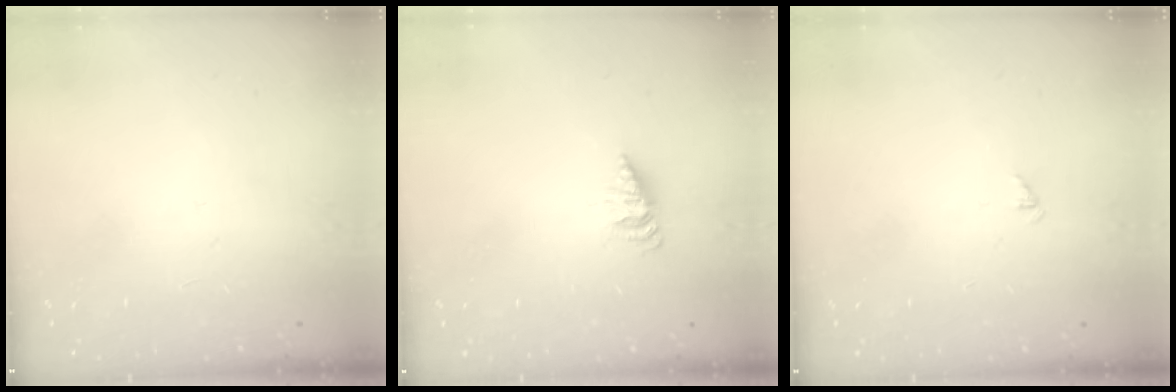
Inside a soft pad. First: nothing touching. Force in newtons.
{"total": 2.5, "press": 2.4, "slide": 0.4}
{"total": 1.2, "press": 1.1, "slide": 0.3}